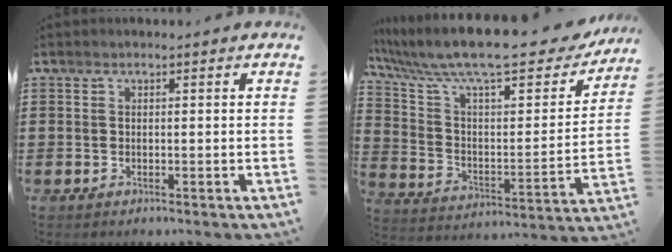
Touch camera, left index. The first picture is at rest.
{"total": 12.4, "force": [9.9, 1.7, 7.3], "torque": [-0.170, -0.063, 0.167]}